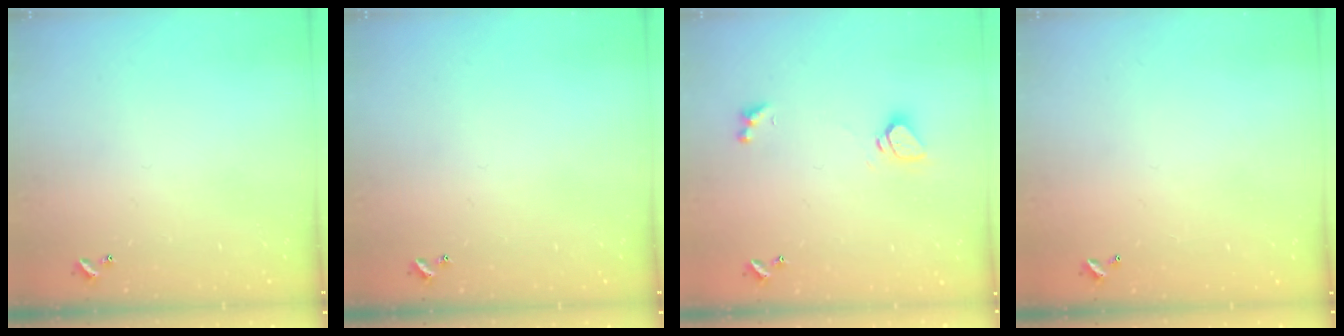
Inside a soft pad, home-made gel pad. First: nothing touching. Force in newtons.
{"total": 0.0}
{"total": 2.3, "press": 2.3, "slide": 0.2}
{"total": 2.7, "press": 2.7, "slide": 0.1}